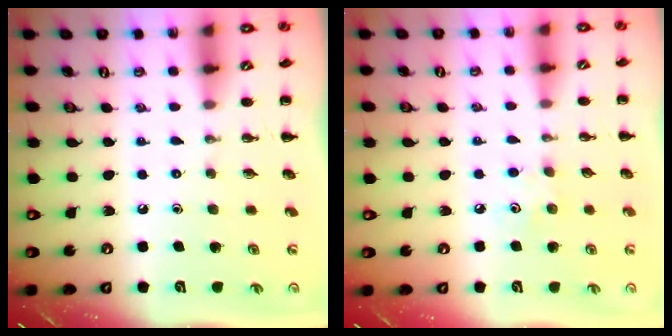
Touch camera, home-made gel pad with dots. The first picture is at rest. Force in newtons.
{"total": 4.0, "press": 3.9, "slide": 0.9}